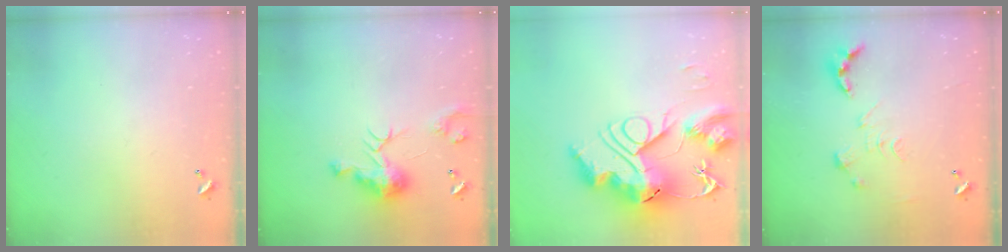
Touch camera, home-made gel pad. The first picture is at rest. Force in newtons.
{"total": 9.7, "press": 9.7, "slide": 0.8}
{"total": 0.7, "press": 0.7, "slide": 0.0}
{"total": 0.0}